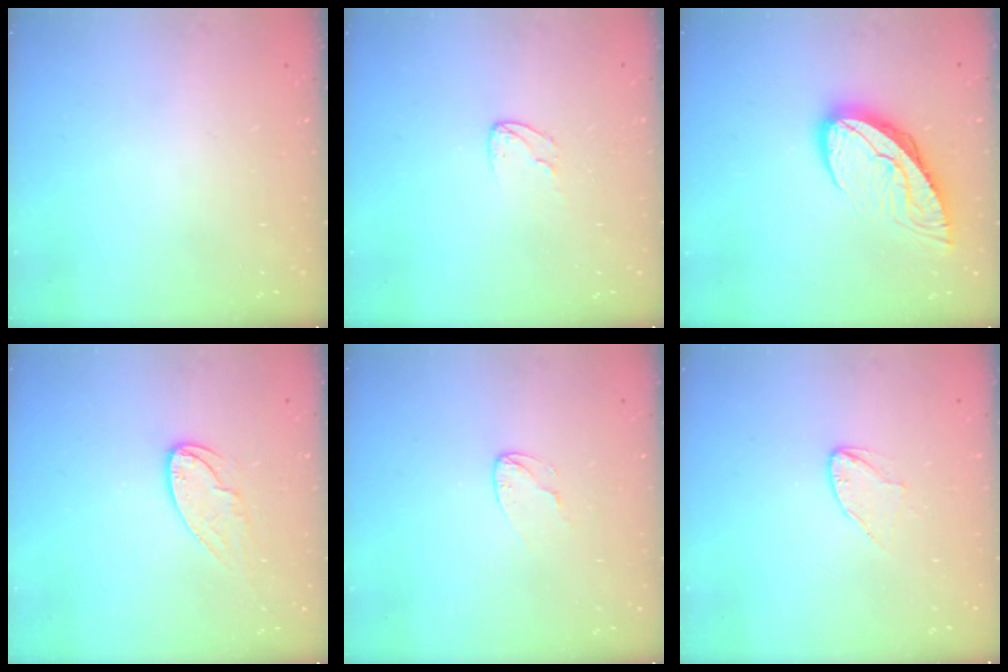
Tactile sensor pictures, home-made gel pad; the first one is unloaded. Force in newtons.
{"total": 3.9, "press": 3.9, "slide": 0.2}
{"total": 10.9, "press": 10.8, "slide": 1.2}
{"total": 8.4, "press": 8.4, "slide": 0.5}
{"total": 5.2, "press": 5.2, "slide": 0.4}
{"total": 5.1, "press": 5.1, "slide": 0.2}